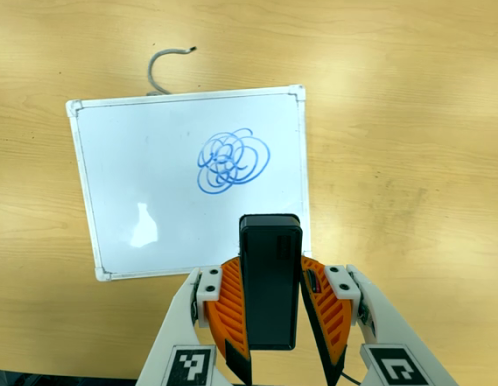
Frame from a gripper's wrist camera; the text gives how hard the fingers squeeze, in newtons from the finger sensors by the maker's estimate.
{"total": 6.5, "left": 5.5, "right": 7.5}